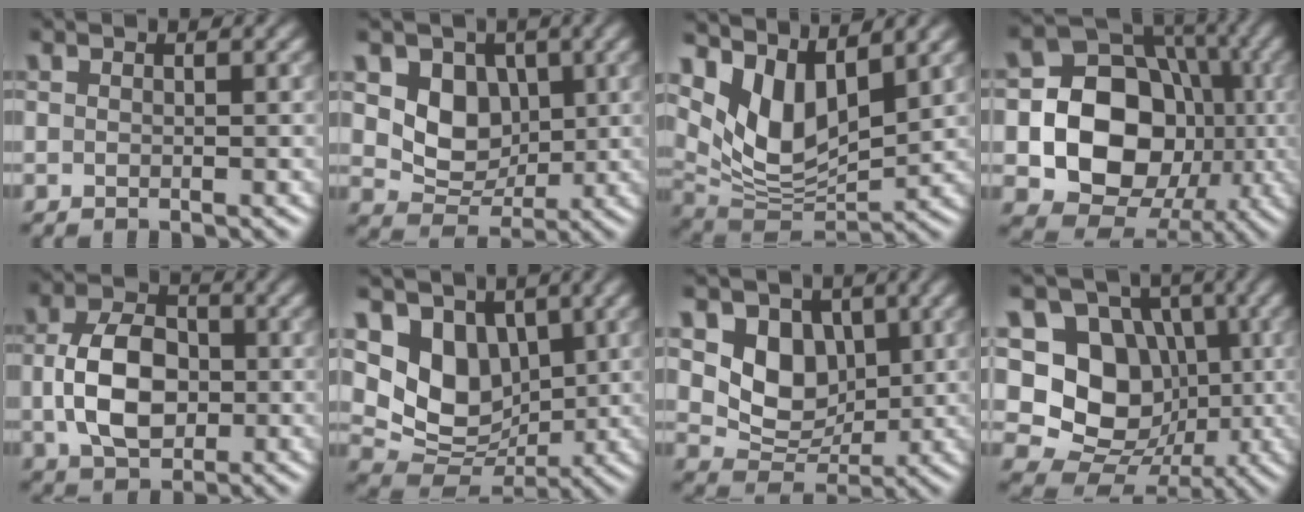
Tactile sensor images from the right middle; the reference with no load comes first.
{"total": 5.1, "force": [1.2, 4.1, 2.8], "torque": [-0.051, -0.010, 0.016]}
{"total": 7.5, "force": [4.1, 3.5, 5.2], "torque": [-0.107, -0.016, 0.077]}
{"total": 13.7, "force": [-2.3, 11.3, 7.4], "torque": [-0.099, -0.011, -0.065]}
{"total": 6.6, "force": [-0.5, 4.4, 4.9], "torque": [-0.100, -0.001, -0.012]}
{"total": 6.9, "force": [2.4, 5.2, 3.8], "torque": [-0.068, -0.020, 0.041]}
{"total": 5.6, "force": [1.4, 4.4, 3.2], "torque": [-0.055, -0.012, 0.022]}
{"total": 11.2, "force": [0.7, 9.5, 5.8], "torque": [-0.086, 0.002, -0.013]}